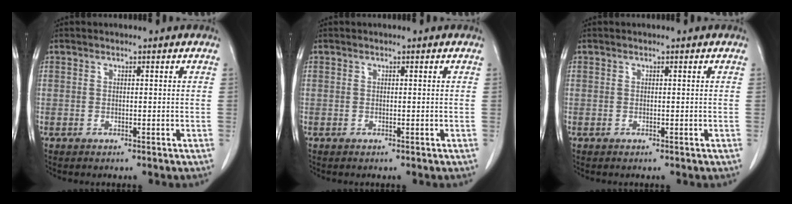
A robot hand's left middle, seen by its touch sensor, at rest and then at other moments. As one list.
[{"total": 0.0}, {"total": 0.0}]